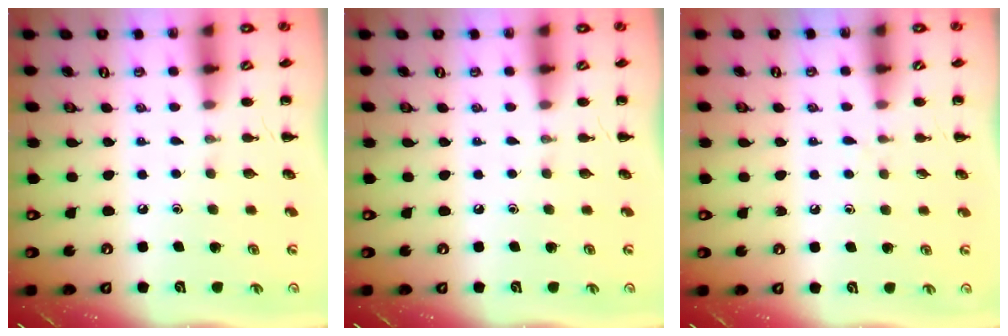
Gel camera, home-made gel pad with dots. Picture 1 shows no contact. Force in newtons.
{"total": 0.0}
{"total": 3.6, "press": 3.2, "slide": 1.6}